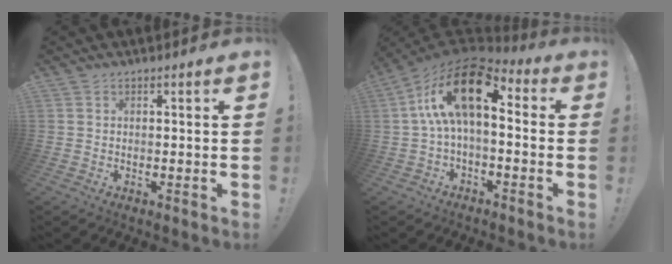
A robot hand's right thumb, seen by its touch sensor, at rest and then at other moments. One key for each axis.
{"total": 17.2, "fx": 4.1, "fy": 7.6, "fz": 14.9, "tx": -0.267, "ty": -0.009, "tz": 0.071}